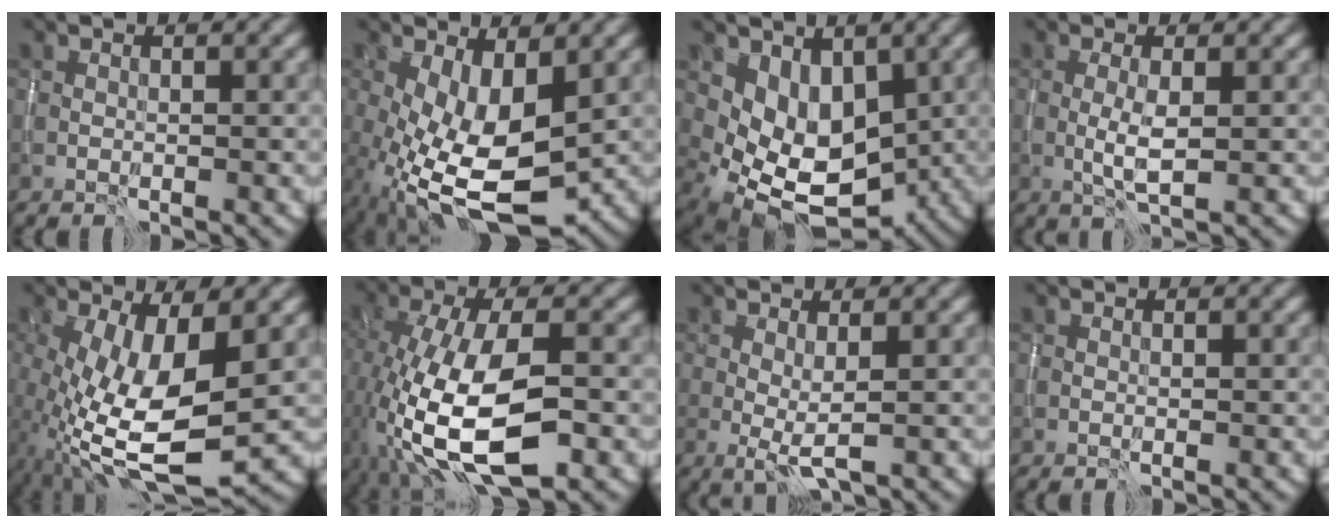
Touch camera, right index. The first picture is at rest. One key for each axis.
{"total": 8.1, "fx": -1.5, "fy": 3.6, "fz": 7.1, "tx": -0.159, "ty": -0.020, "tz": -0.018}
{"total": 6.6, "fx": 0.3, "fy": 4.8, "fz": 4.5, "tx": -0.079, "ty": -0.024, "tz": 0.017}
{"total": 2.1, "fx": -0.2, "fy": 0.3, "fz": 2.1, "tx": -0.043, "ty": 0.000, "tz": -0.003}
{"total": 10.9, "fx": -2.1, "fy": 3.8, "fz": 10.0, "tx": -0.201, "ty": -0.016, "tz": -0.036}
{"total": 11.5, "fx": -3.5, "fy": 5.1, "fz": 9.7, "tx": -0.204, "ty": -0.012, "tz": -0.061}
{"total": 2.1, "fx": -0.1, "fy": 0.4, "fz": 2.1, "tx": -0.041, "ty": -0.006, "tz": -0.003}
{"total": 0.0}